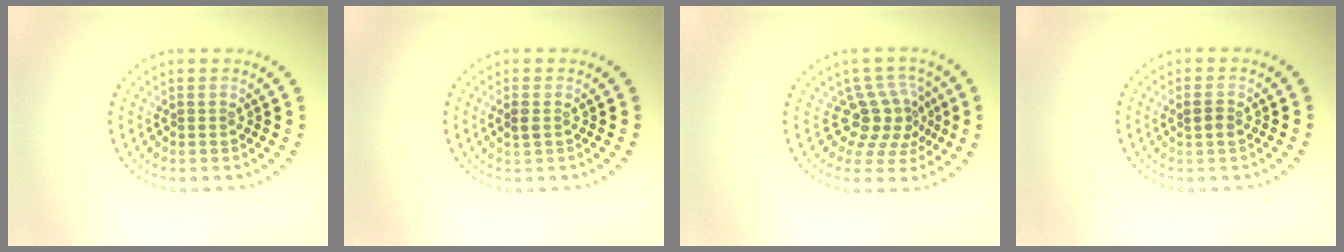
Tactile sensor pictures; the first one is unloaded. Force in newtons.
{"total": 1.0, "press": 0.9, "slide": 0.3}
{"total": 4.0, "press": 3.0, "slide": 2.7}
{"total": 1.3, "press": 1.3, "slide": 0.4}